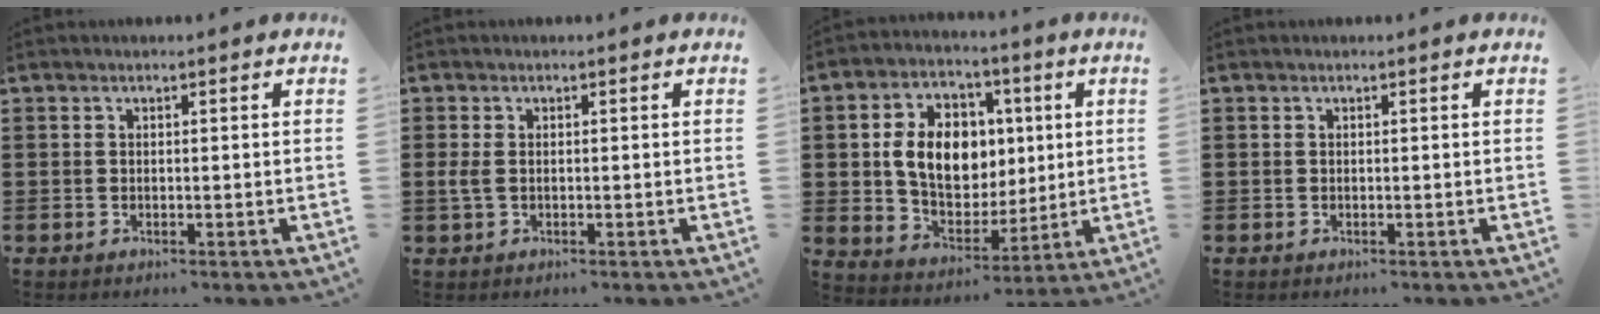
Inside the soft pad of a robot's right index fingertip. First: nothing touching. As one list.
[{"total": 1.6, "force": [-0.2, 0.8, 1.4], "torque": [-0.044, -0.005, -0.010]}, {"total": 11.2, "force": [1.5, 8.2, 7.4], "torque": [-0.152, 0.016, 0.024]}, {"total": 0.0}]